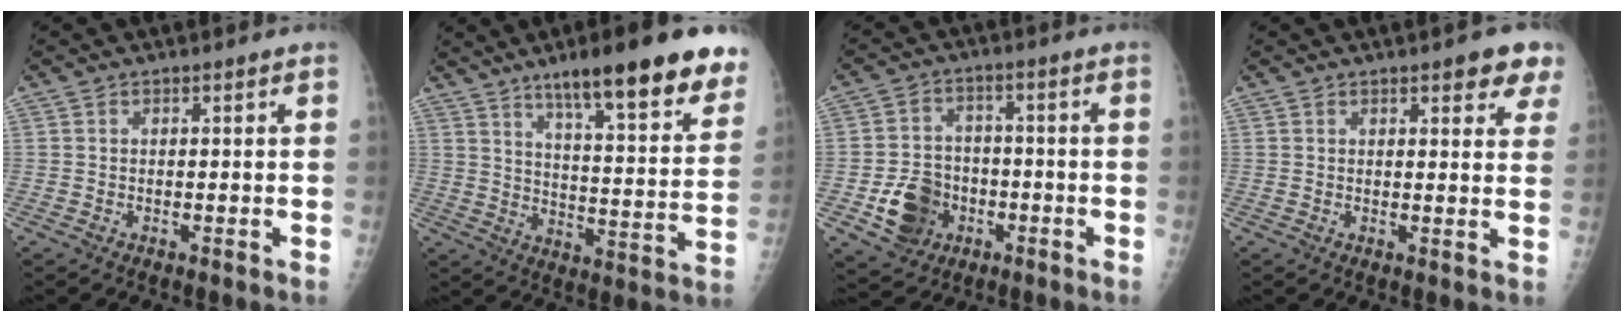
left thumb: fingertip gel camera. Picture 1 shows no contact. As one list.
[{"total": 21.9, "force": [14.6, 4.3, 15.7], "torque": [-0.191, -0.057, 0.215]}, {"total": 10.0, "force": [-3.7, 8.2, 4.3], "torque": [-0.046, 0.019, -0.058]}, {"total": 6.4, "force": [4.0, 2.1, 4.5], "torque": [-0.026, -0.013, 0.041]}]